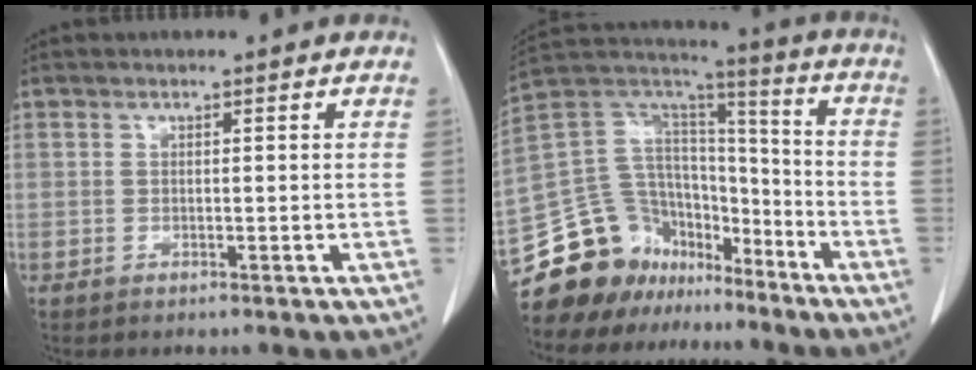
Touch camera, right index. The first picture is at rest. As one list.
[{"total": 21.4, "force": [-16.6, 11.9, 6.4], "torque": [-0.142, 0.066, -0.271]}]